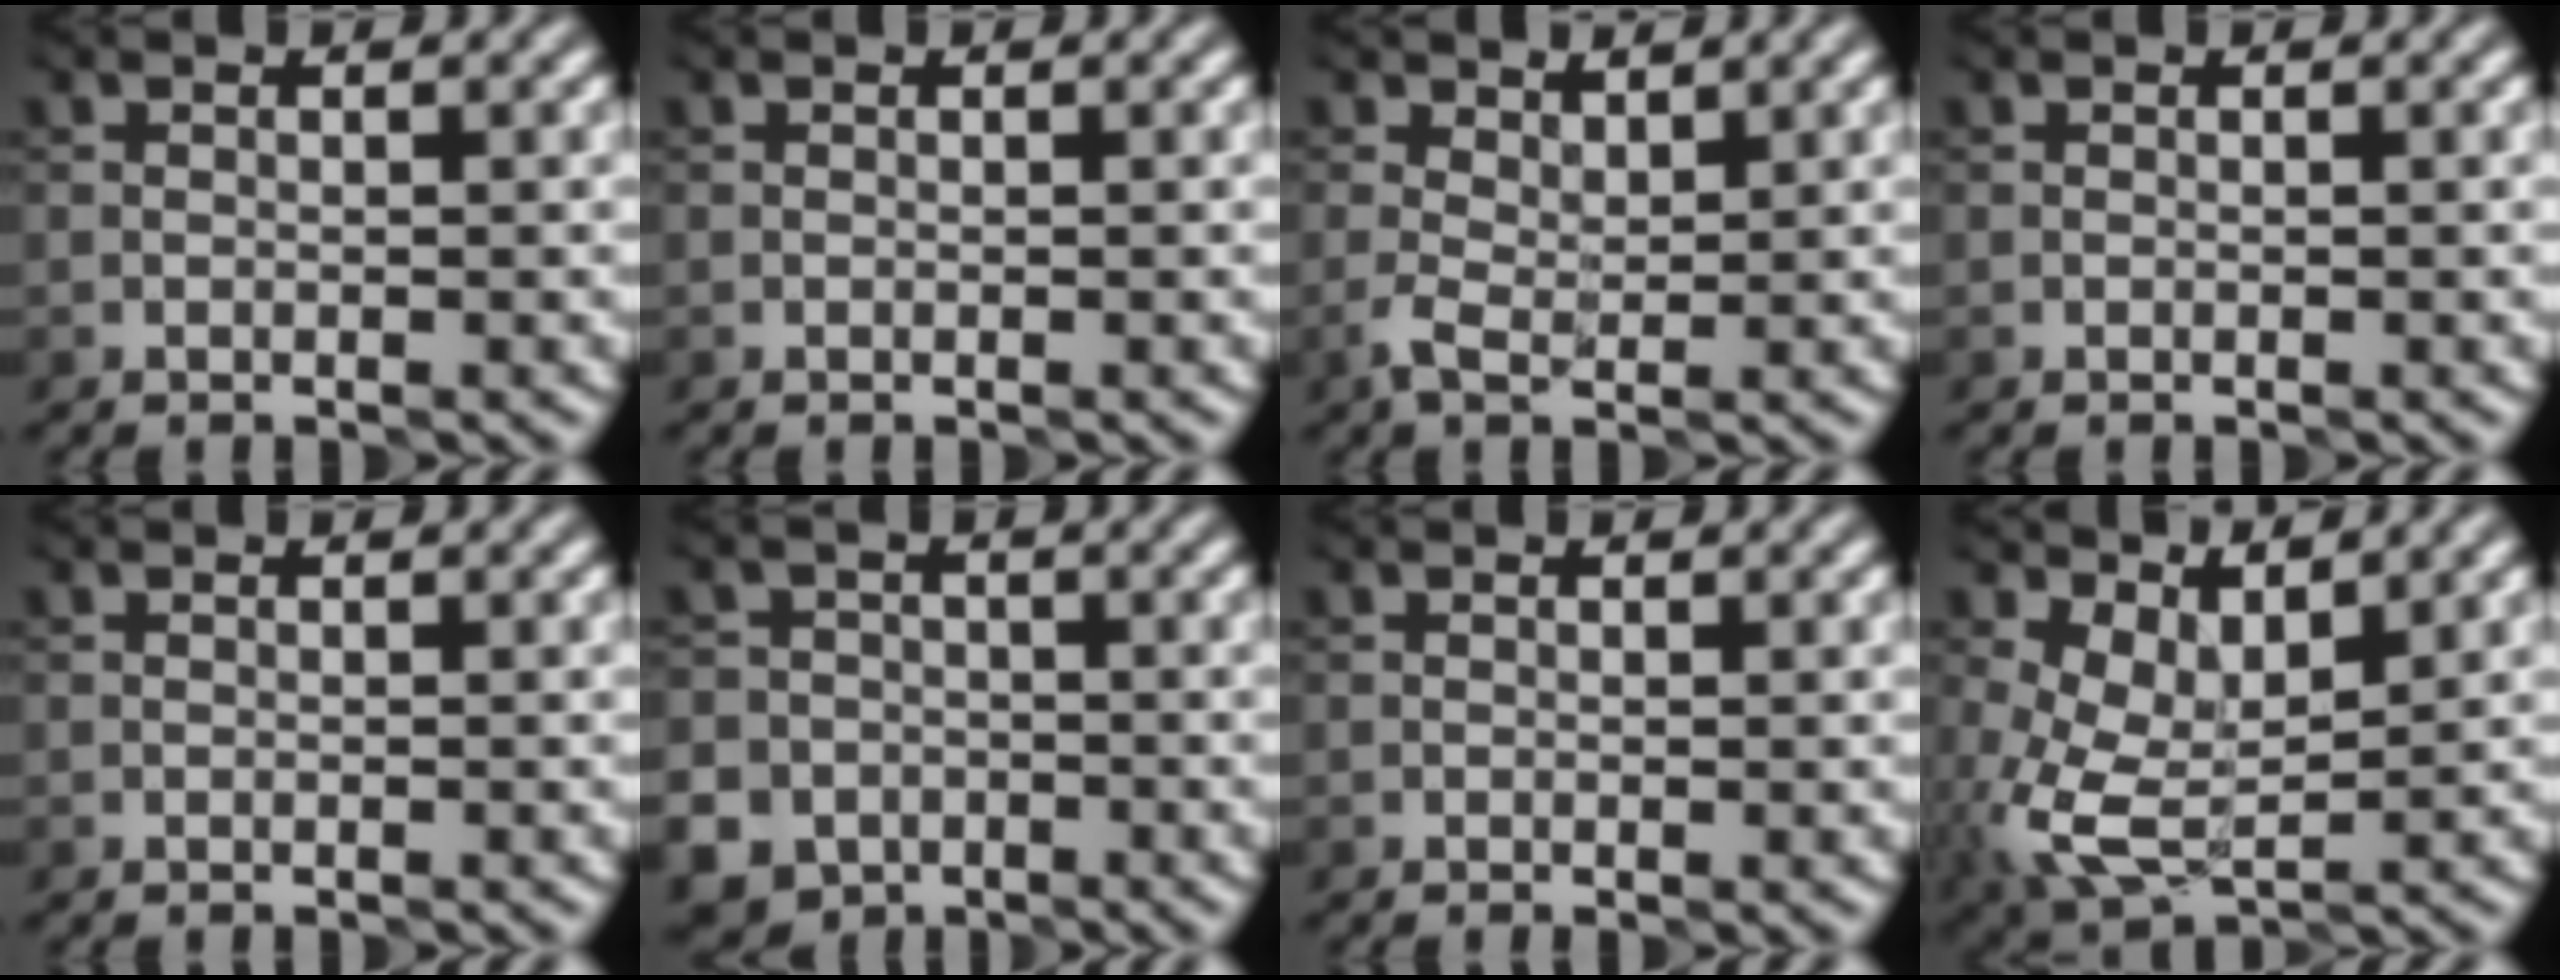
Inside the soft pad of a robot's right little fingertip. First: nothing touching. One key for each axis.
{"total": 0.0}
{"total": 1.6, "fx": 0.5, "fy": 1.0, "fz": 1.2, "tx": -0.033, "ty": 0.002, "tz": 0.008}
{"total": 0.0}
{"total": 0.0}
{"total": 10.2, "fx": -6.2, "fy": 7.9, "fz": 1.9, "tx": -0.044, "ty": -0.055, "tz": -0.111}
{"total": 0.5, "fx": 0.0, "fy": 0.2, "fz": 0.5, "tx": -0.006, "ty": -0.001, "tz": 0.001}
{"total": 6.1, "fx": 1.4, "fy": 3.7, "fz": 4.7, "tx": -0.120, "ty": -0.012, "tz": 0.035}